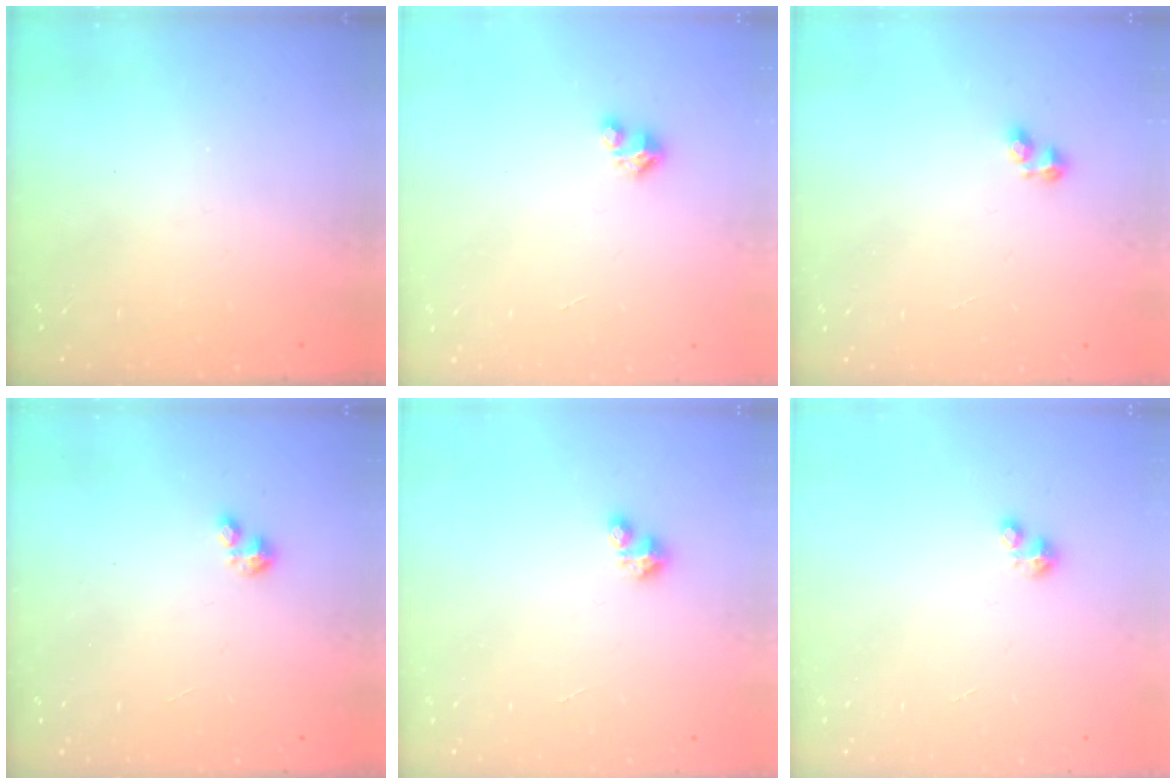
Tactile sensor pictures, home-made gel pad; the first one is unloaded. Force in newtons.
{"total": 1.6, "press": 1.6, "slide": 0.1}
{"total": 2.5, "press": 2.3, "slide": 0.9}
{"total": 0.7, "press": 0.6, "slide": 0.2}
{"total": 3.3, "press": 3.3, "slide": 0.2}
{"total": 0.9, "press": 0.9, "slide": 0.1}